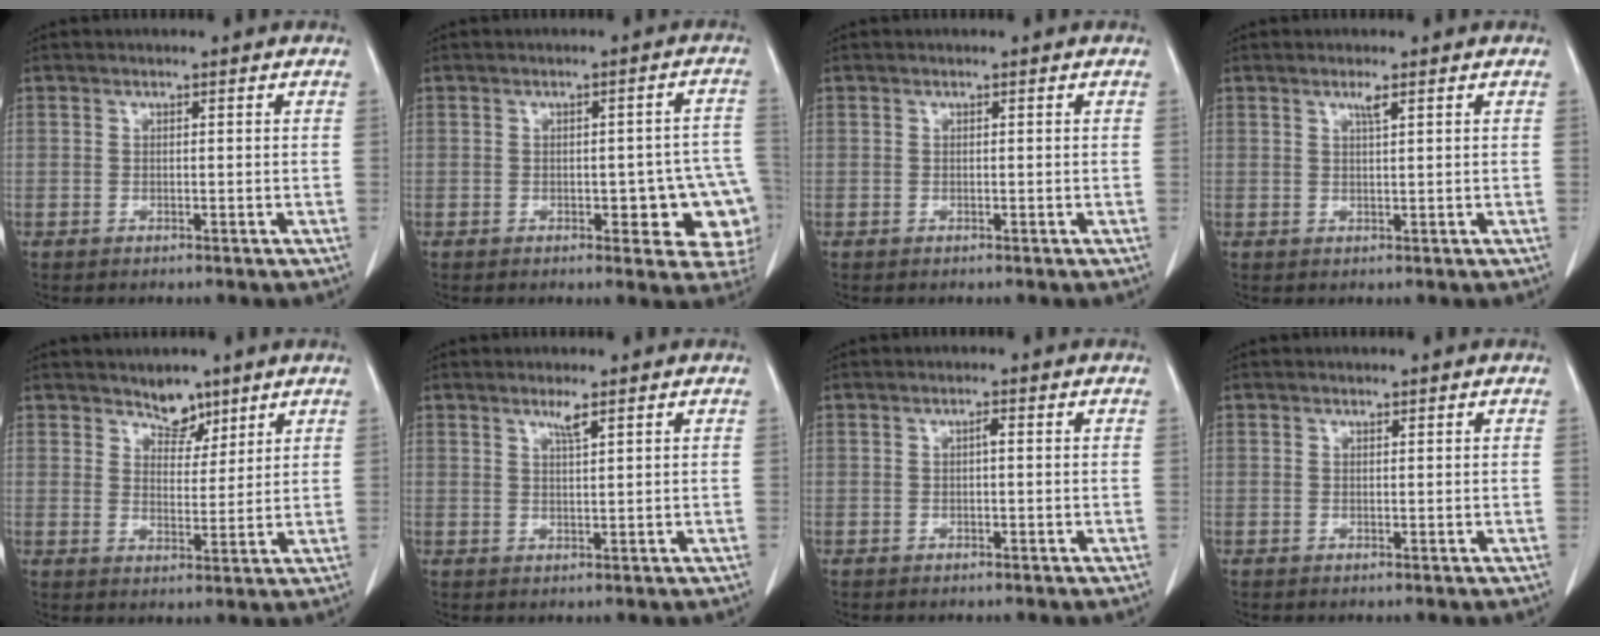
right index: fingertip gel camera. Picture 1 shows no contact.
{"total": 10.0, "force": [-2.6, 3.7, 8.9], "torque": [-0.066, 0.016, -0.026]}
{"total": 0.0}
{"total": 1.4, "force": [0.8, -0.1, 1.1], "torque": [-0.024, 0.000, 0.017]}
{"total": 4.2, "force": [3.4, 2.1, 1.3], "torque": [-0.013, -0.004, 0.059]}
{"total": 1.8, "force": [1.2, -0.2, 1.3], "torque": [-0.025, -0.002, 0.025]}
{"total": 0.8, "force": [0.0, 0.1, 0.7], "torque": [-0.013, 0.002, 0.001]}
{"total": 0.0}